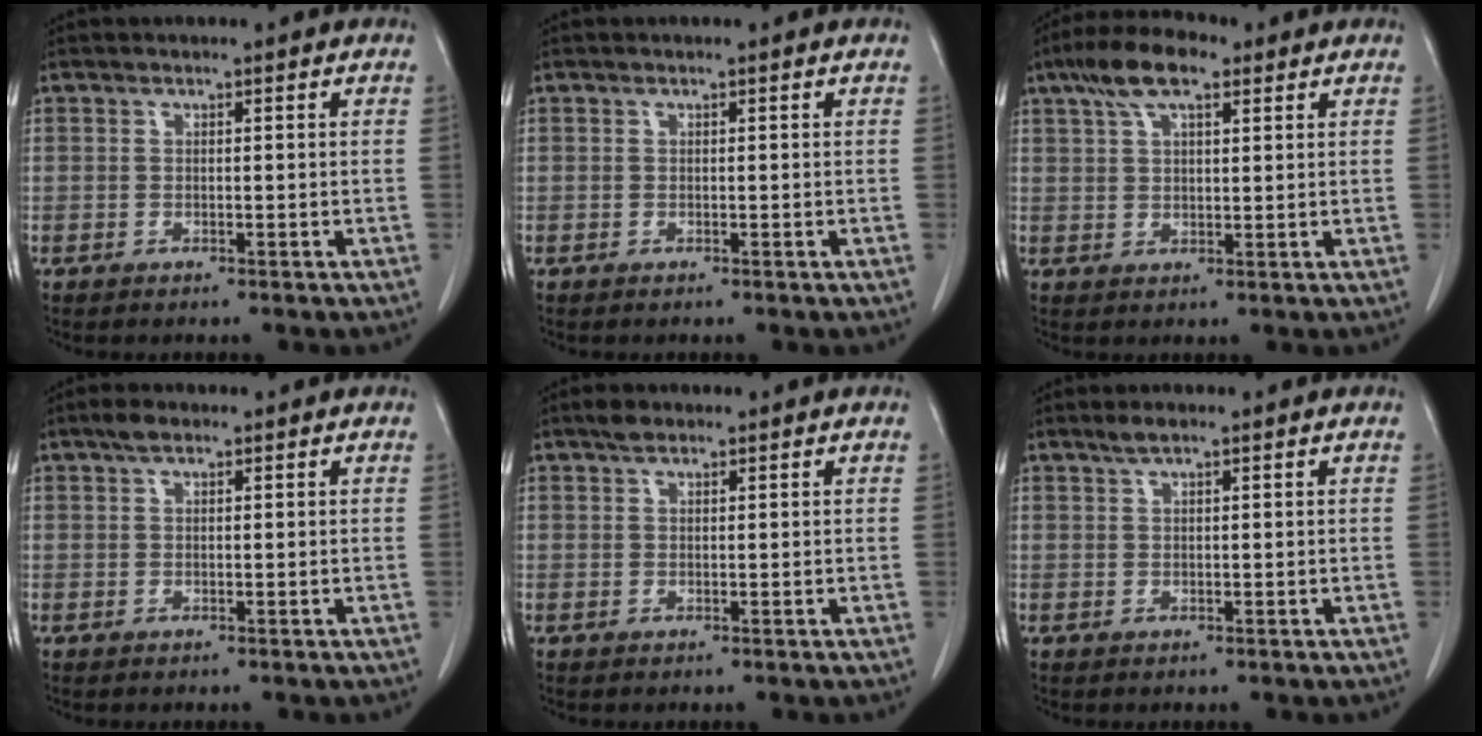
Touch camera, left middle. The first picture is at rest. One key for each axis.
{"total": 0.0}
{"total": 8.1, "fx": 4.8, "fy": 2.9, "fz": 5.9, "tx": -0.115, "ty": 0.025, "tz": 0.083}
{"total": 2.0, "fx": 1.3, "fy": 0.8, "fz": 1.3, "tx": -0.025, "ty": 0.013, "tz": 0.023}
{"total": 1.7, "fx": 1.3, "fy": 0.8, "fz": 0.8, "tx": -0.018, "ty": 0.008, "tz": 0.021}
{"total": 1.7, "fx": 1.2, "fy": 0.3, "fz": 1.1, "tx": -0.025, "ty": 0.007, "tz": 0.025}